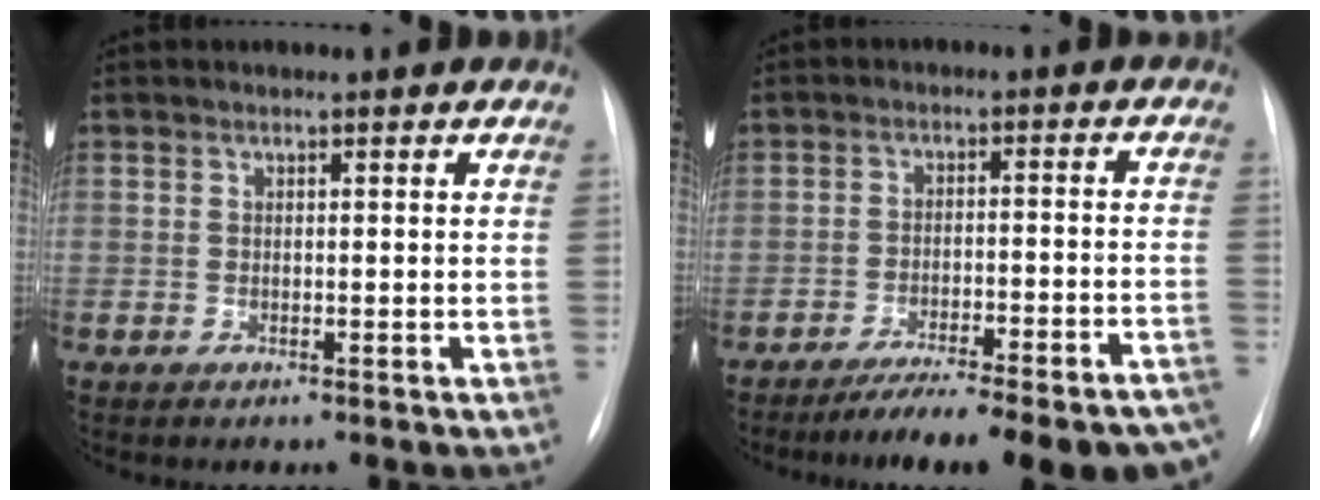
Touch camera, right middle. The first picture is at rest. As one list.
[{"total": 21.2, "force": [-18.0, 3.3, 10.6], "torque": [-0.085, 0.006, -0.238]}]